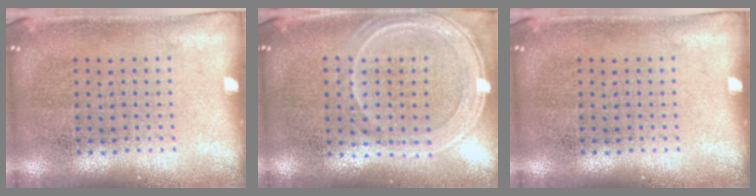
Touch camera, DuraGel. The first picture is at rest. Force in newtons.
{"total": 1.2, "press": 1.2, "slide": 0.2}
{"total": 0.0}